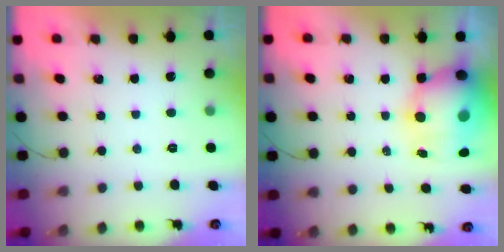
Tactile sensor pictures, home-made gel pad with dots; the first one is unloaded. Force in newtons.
{"total": 14.0, "press": 13.6, "slide": 3.4}